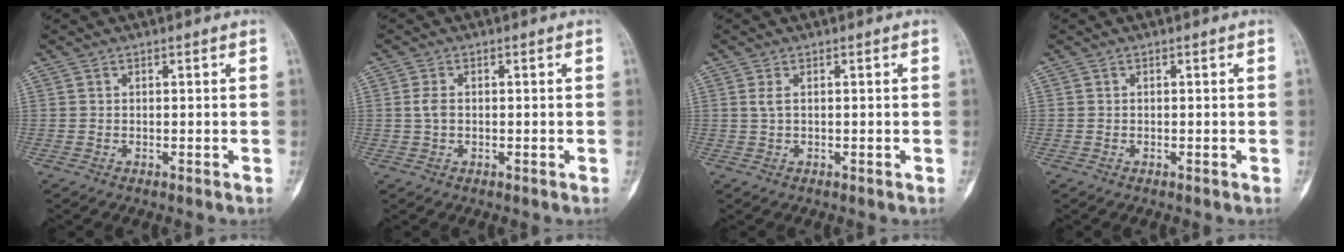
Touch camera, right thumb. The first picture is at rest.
{"total": 2.2, "force": [0.1, 1.3, 1.7], "torque": [-0.038, 0.002, 0.001]}
{"total": 1.4, "force": [0.4, 0.5, 1.2], "torque": [-0.034, 0.006, 0.012]}
{"total": 0.0}